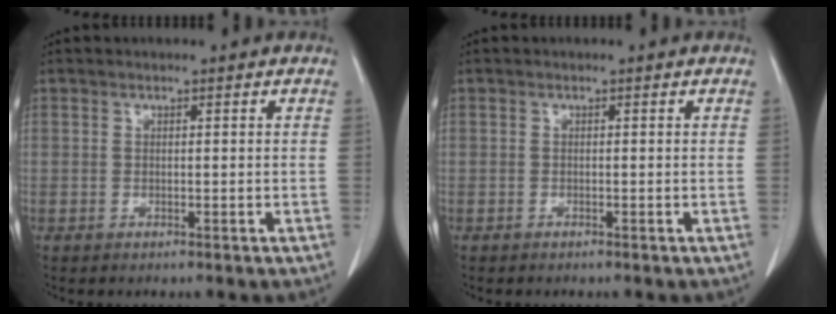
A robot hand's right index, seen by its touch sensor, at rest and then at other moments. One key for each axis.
{"total": 0.0}